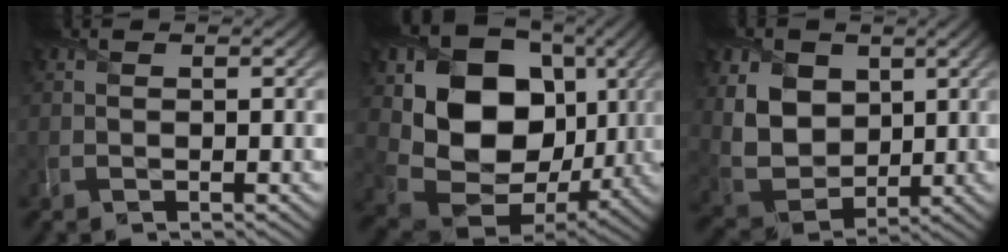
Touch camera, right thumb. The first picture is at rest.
{"total": 16.7, "force": [3.2, 13.1, 9.9], "torque": [-0.193, -0.020, 0.074]}
{"total": 9.7, "force": [3.1, 7.4, 5.6], "torque": [-0.167, -0.002, 0.061]}